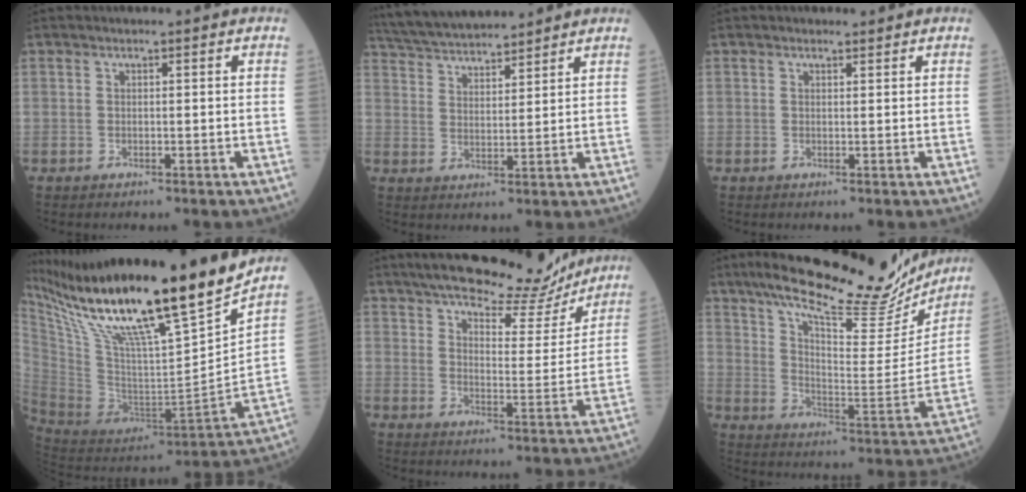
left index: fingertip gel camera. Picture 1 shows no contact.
{"total": 12.7, "force": [11.8, 1.9, 4.4], "torque": [-0.087, 0.033, 0.204]}
{"total": 0.7, "force": [0.7, 0.3, 0.0], "torque": [-0.008, -0.002, 0.010]}
{"total": 27.5, "force": [20.9, 0.7, 17.9], "torque": [-0.315, -0.024, 0.361]}
{"total": 18.6, "force": [16.5, 4.3, 7.6], "torque": [-0.106, -0.009, 0.222]}
{"total": 24.1, "force": [20.0, 5.1, 12.3], "torque": [-0.195, -0.005, 0.282]}